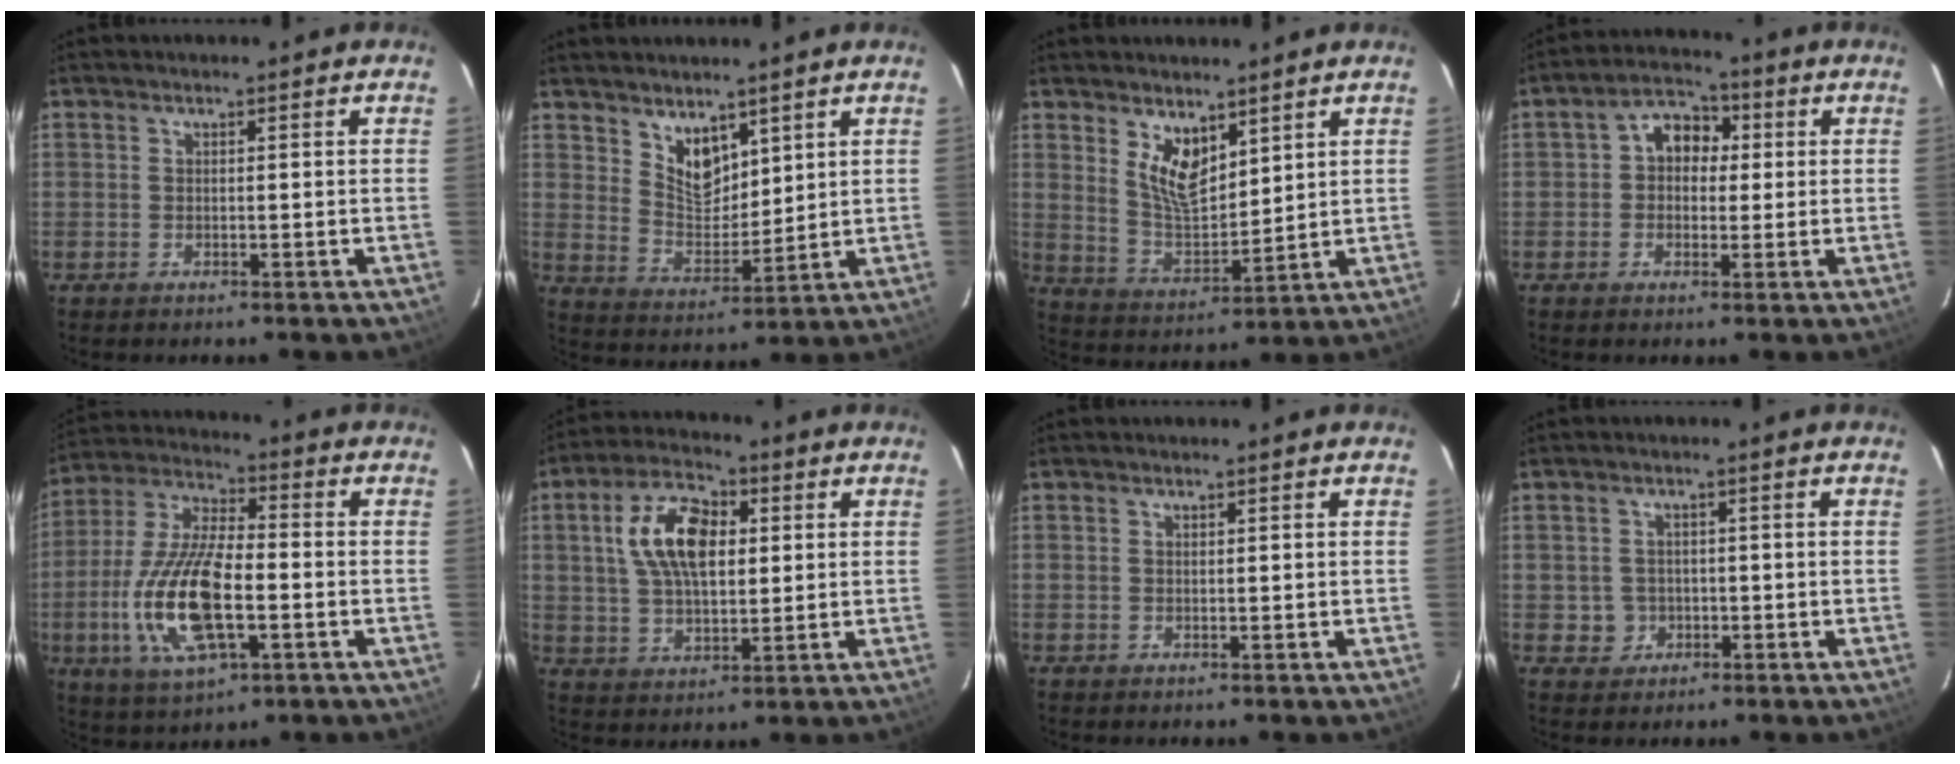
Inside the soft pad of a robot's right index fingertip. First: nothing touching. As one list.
[{"total": 7.3, "force": [5.0, 4.1, 3.4], "torque": [-0.050, 0.000, 0.101]}, {"total": 8.1, "force": [4.8, 3.8, 5.4], "torque": [-0.095, -0.003, 0.101]}, {"total": 6.4, "force": [0.6, 5.2, 3.7], "torque": [-0.063, 0.029, 0.008]}, {"total": 17.2, "force": [-4.2, 6.6, 15.3], "torque": [-0.326, -0.007, -0.079]}, {"total": 12.4, "force": [2.8, 6.7, 10.1], "torque": [-0.191, 0.022, 0.052]}, {"total": 0.0}, {"total": 3.2, "force": [-0.6, 3.1, 0.1], "torque": [-0.002, 0.012, -0.003]}]